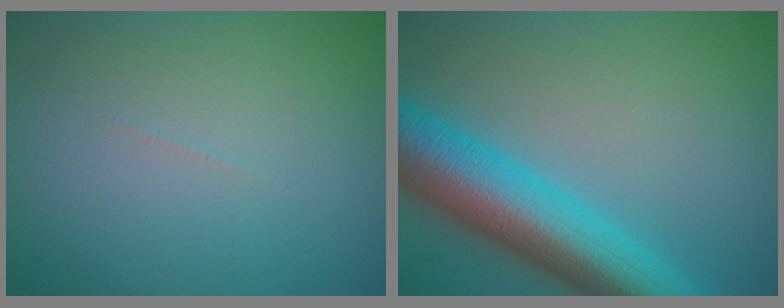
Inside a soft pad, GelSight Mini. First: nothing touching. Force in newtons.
{"total": 10.9, "press": 10.8, "slide": 0.3}